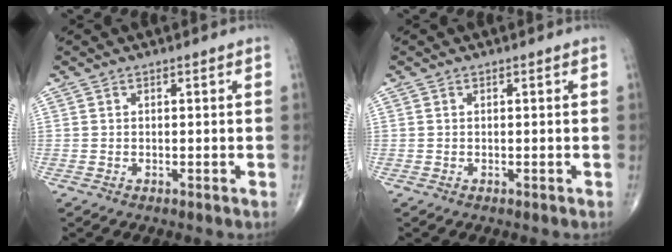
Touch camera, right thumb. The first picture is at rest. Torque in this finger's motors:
{"motor_torque": [0.77, 0.54, 0.08, -0.28, 0.00]}